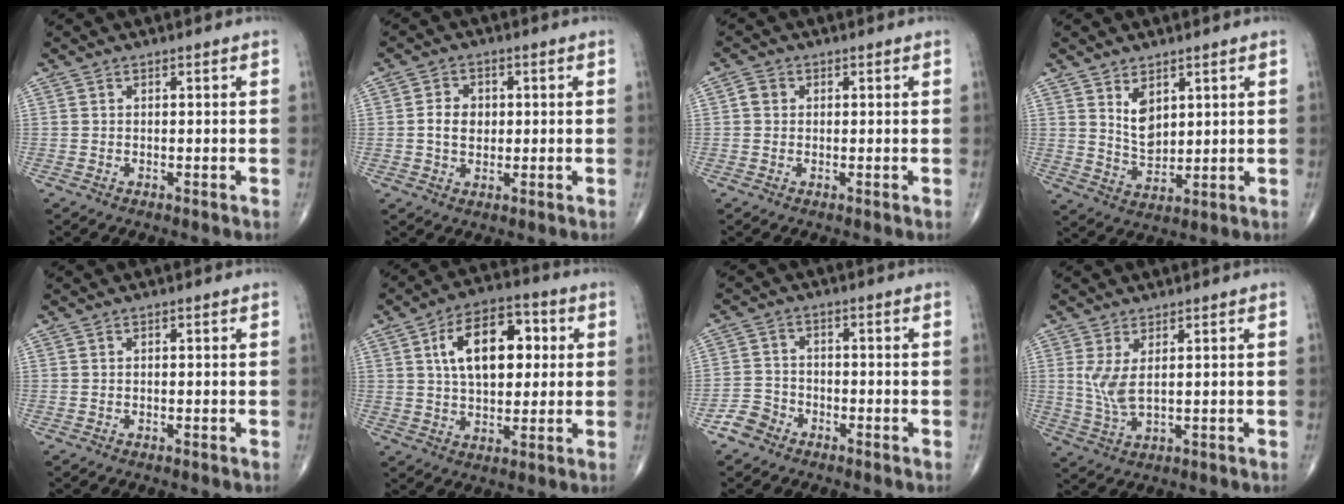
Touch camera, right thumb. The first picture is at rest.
{"total": 4.6, "force": [0.2, 3.6, 2.9], "torque": [-0.041, 0.004, 0.001]}
{"total": 1.9, "force": [0.2, 1.7, 0.9], "torque": [-0.010, 0.004, 0.001]}
{"total": 5.8, "force": [2.6, 3.4, 3.8], "torque": [-0.053, -0.027, 0.057]}
{"total": 0.0}
{"total": 14.6, "force": [3.4, 8.2, 11.5], "torque": [-0.157, 0.008, 0.051]}
{"total": 4.0, "force": [-2.8, 2.8, 0.7], "torque": [-0.002, 0.019, -0.059]}
{"total": 5.3, "force": [1.4, 2.0, 4.7], "torque": [-0.106, -0.011, 0.037]}